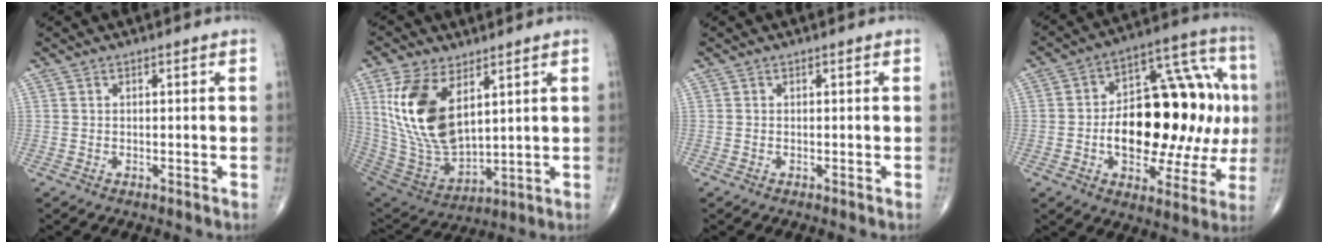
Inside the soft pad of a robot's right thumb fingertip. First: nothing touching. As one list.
[{"total": 18.0, "force": [6.2, 9.5, 14.0], "torque": [-0.265, -0.028, 0.137]}, {"total": 0.0}, {"total": 27.0, "force": [-0.6, 14.5, 22.8], "torque": [-0.296, 0.040, 0.001]}]